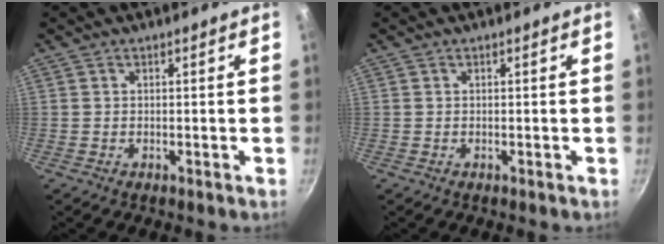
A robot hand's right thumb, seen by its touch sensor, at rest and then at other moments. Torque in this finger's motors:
{"motor_torque": [0.22, 0.04, 0.42, 0.01, -0.02]}